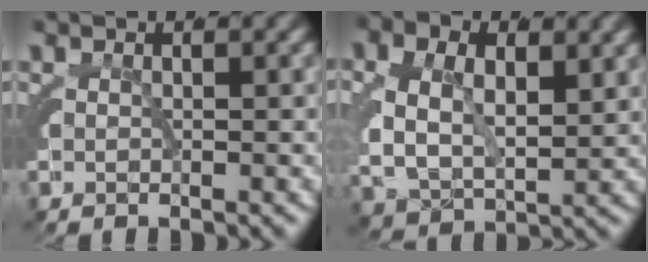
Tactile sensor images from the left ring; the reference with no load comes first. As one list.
[{"total": 6.9, "force": [0.8, 5.4, 4.3], "torque": [-0.100, -0.014, 0.016]}]